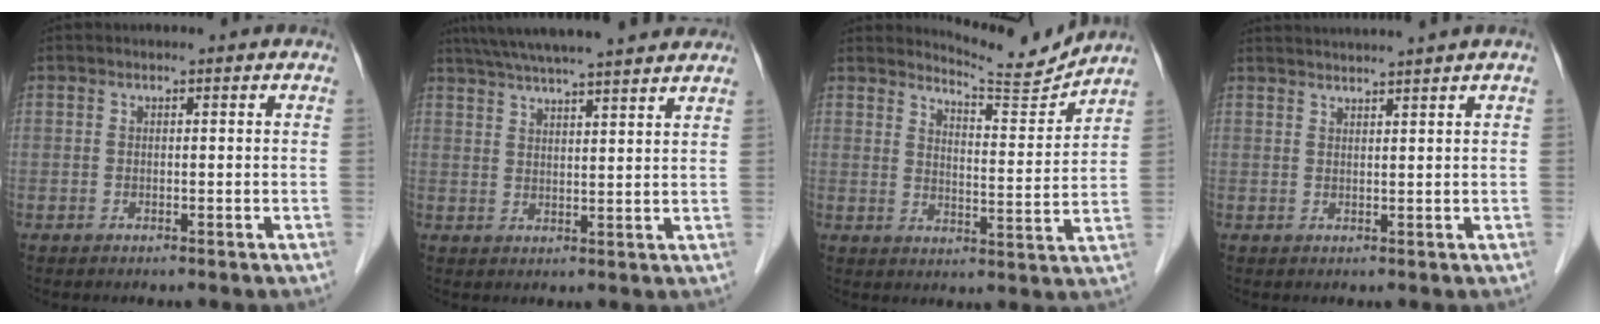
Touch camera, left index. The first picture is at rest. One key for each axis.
{"total": 17.7, "fx": 15.5, "fy": 1.0, "fz": 8.5, "tx": -0.144, "ty": 0.043, "tz": 0.217}
{"total": 7.3, "fx": 7.2, "fy": -0.9, "fz": -0.6, "tx": -0.012, "ty": -0.031, "tz": 0.110}
{"total": 5.5, "fx": 4.9, "fy": -1.7, "fz": 1.7, "tx": -0.021, "ty": 0.015, "tz": 0.073}